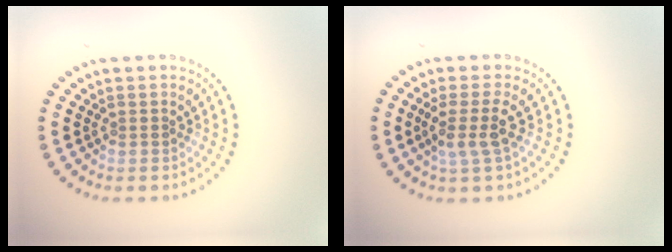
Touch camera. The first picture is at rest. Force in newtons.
{"total": 2.6, "press": 2.0, "slide": 1.6}